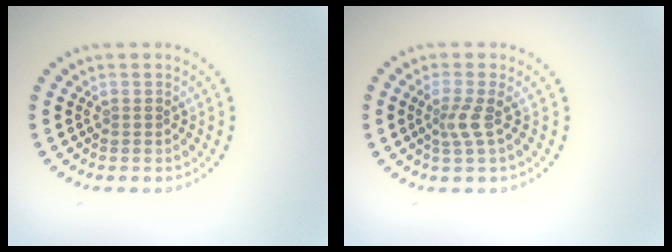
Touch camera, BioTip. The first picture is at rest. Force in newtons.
{"total": 1.9, "press": 1.3, "slide": 1.4}